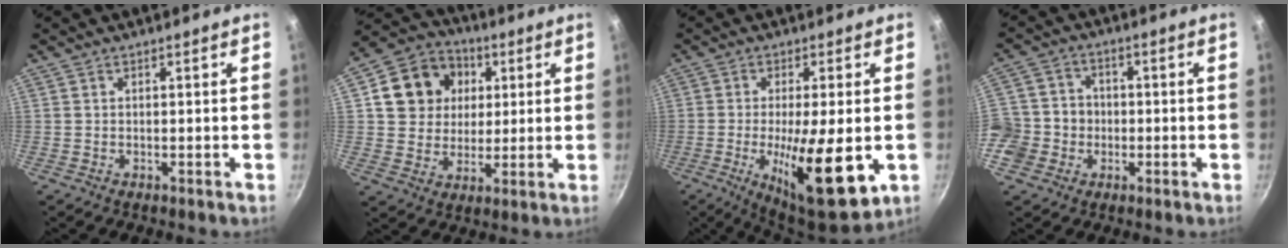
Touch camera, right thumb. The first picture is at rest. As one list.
[{"total": 14.0, "force": [3.6, 12.1, 6.1], "torque": [-0.086, 0.015, 0.056]}, {"total": 16.4, "force": [-3.6, 4.4, 15.4], "torque": [-0.237, -0.006, -0.053]}, {"total": 10.7, "force": [-2.5, 9.8, 3.7], "torque": [-0.052, 0.032, -0.058]}]